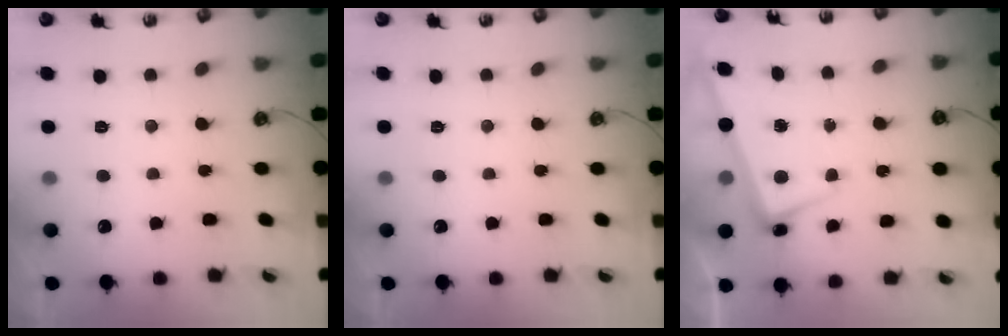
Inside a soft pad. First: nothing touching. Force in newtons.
{"total": 0.0}
{"total": 2.6, "press": 2.6, "slide": 0.5}